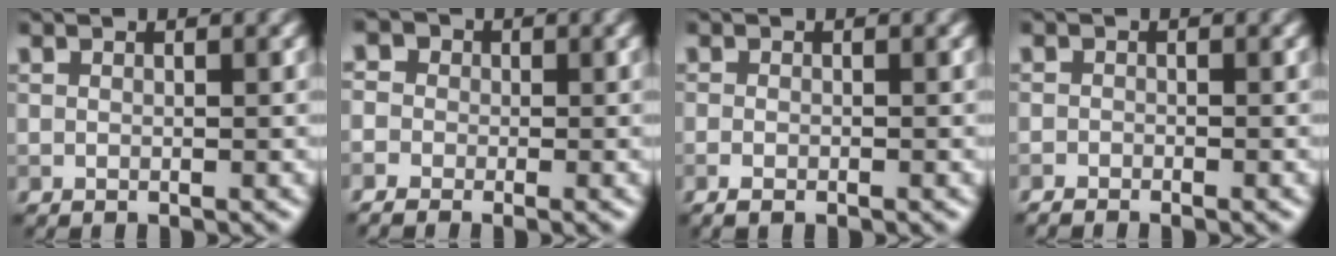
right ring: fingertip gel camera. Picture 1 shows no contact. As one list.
[{"total": 3.5, "force": [-1.3, 2.7, 1.8], "torque": [-0.023, 0.012, -0.031]}, {"total": 1.4, "force": [-0.8, 0.6, 1.0], "torque": [-0.020, -0.002, -0.009]}, {"total": 1.6, "force": [-1.5, 0.2, 0.4], "torque": [-0.011, 0.001, -0.029]}]